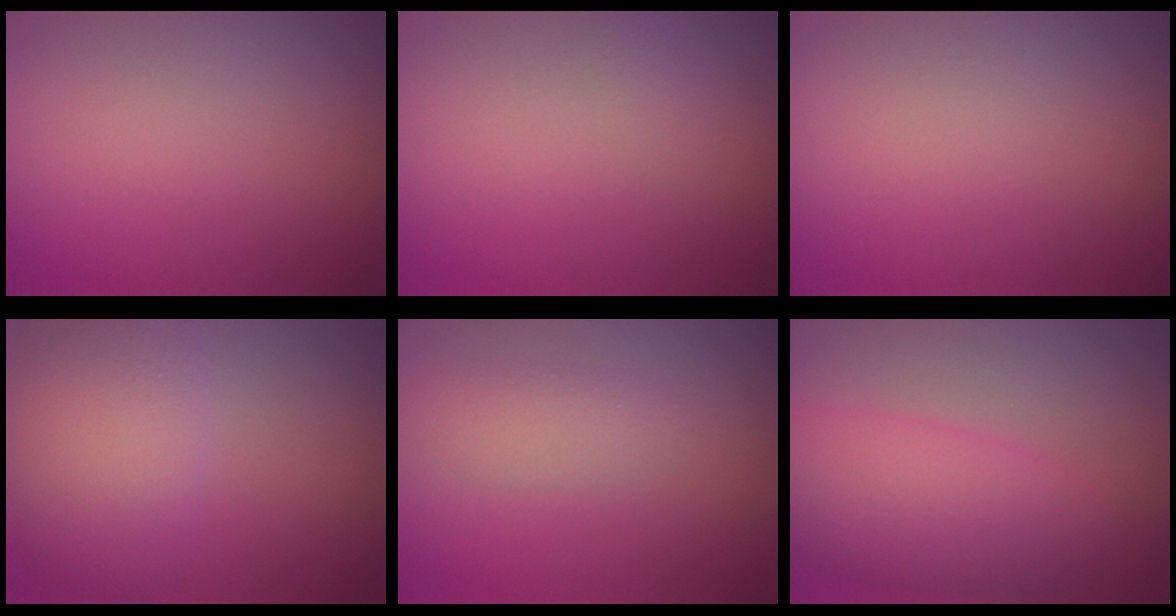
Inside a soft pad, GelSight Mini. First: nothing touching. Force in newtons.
{"total": 0.8, "press": 0.8, "slide": 0.0}
{"total": 0.0}
{"total": 7.6, "press": 7.6, "slide": 0.2}
{"total": 2.0, "press": 2.0, "slide": 0.0}
{"total": 5.8, "press": 5.8, "slide": 0.2}